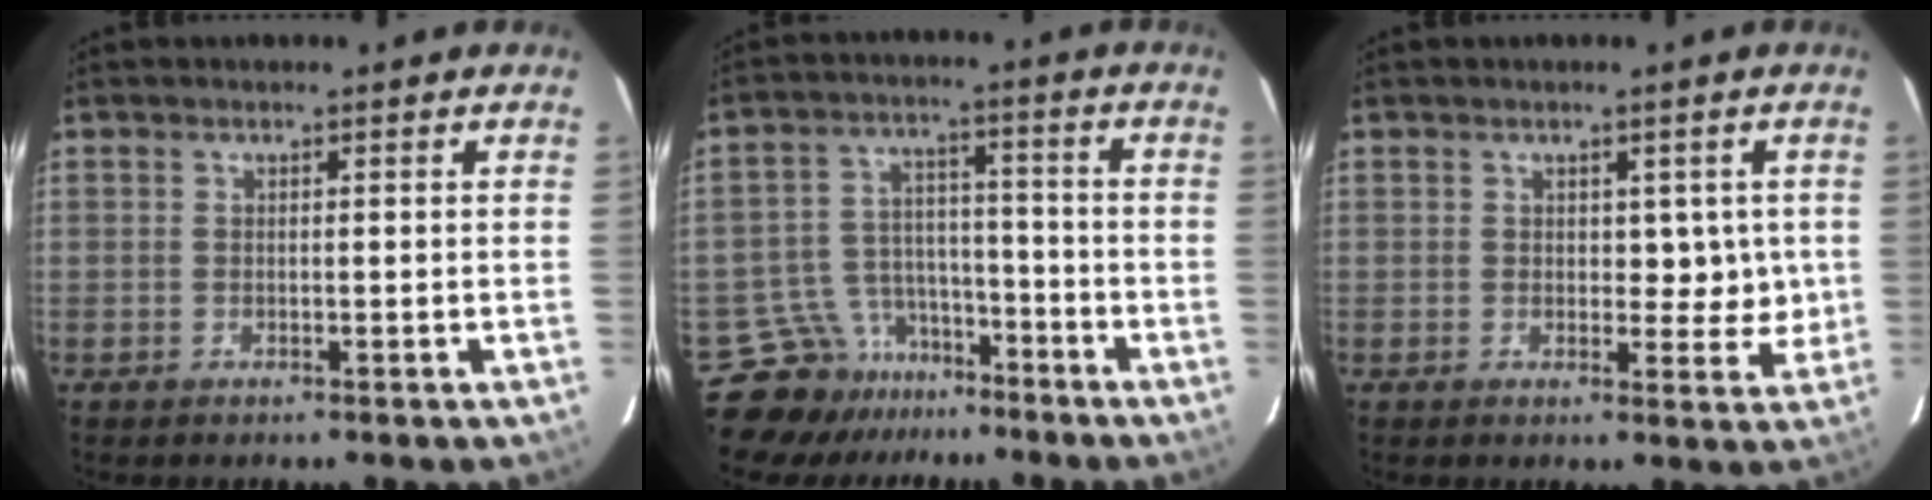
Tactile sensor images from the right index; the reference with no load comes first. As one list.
[{"total": 10.3, "force": [-7.9, 6.5, 0.6], "torque": [-0.011, 0.052, -0.125]}, {"total": 4.3, "force": [0.6, 2.7, 3.4], "torque": [-0.030, 0.004, 0.012]}]